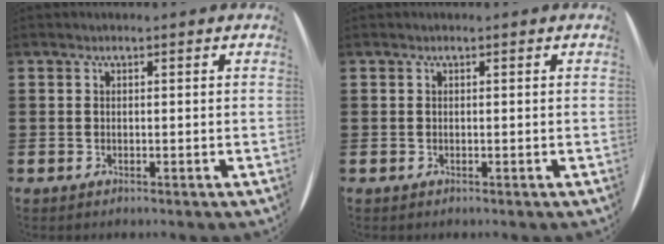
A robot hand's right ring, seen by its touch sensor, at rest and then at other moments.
{"total": 0.0}